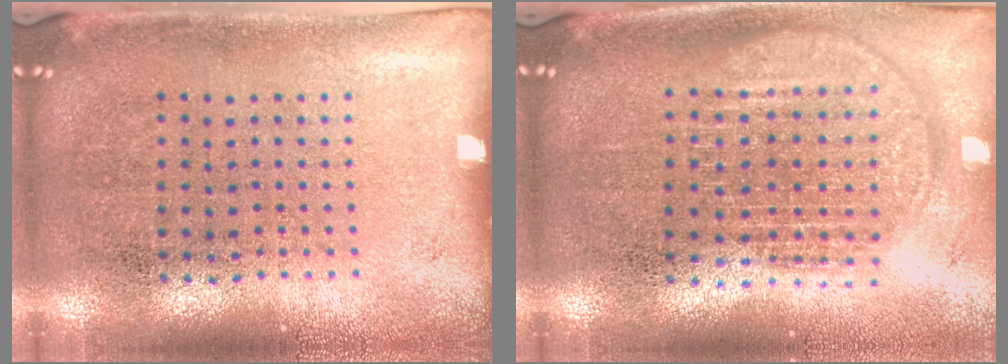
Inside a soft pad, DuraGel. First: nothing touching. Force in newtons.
{"total": 1.8, "press": 1.5, "slide": 0.9}